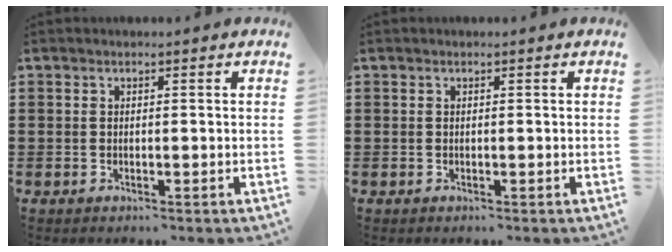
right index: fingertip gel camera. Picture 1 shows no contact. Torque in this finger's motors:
{"motor_torque": [-0.81, 1.33, 0.00, 0.00]}